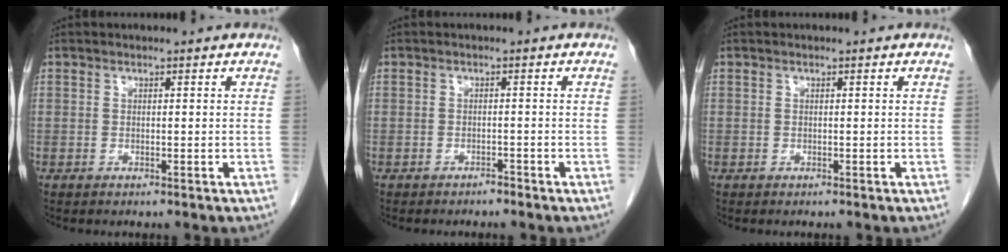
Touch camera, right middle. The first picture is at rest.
{"total": 1.0, "force": [-1.0, 0.1, 0.3], "torque": [-0.011, -0.002, -0.014]}
{"total": 0.0}